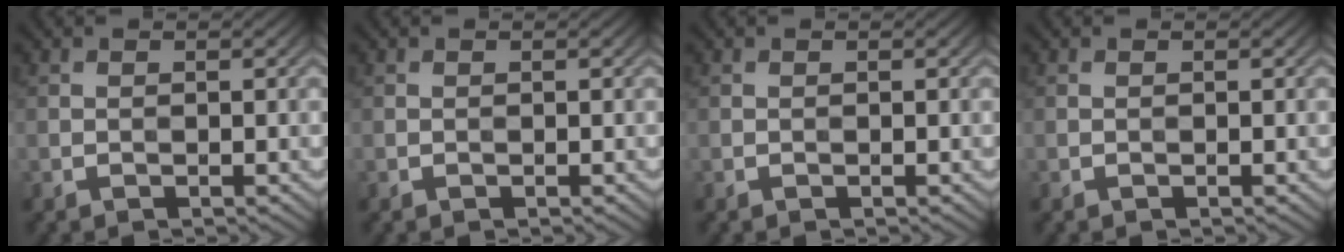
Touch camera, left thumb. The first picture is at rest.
{"total": 0.0}
{"total": 0.0}
{"total": 0.0}